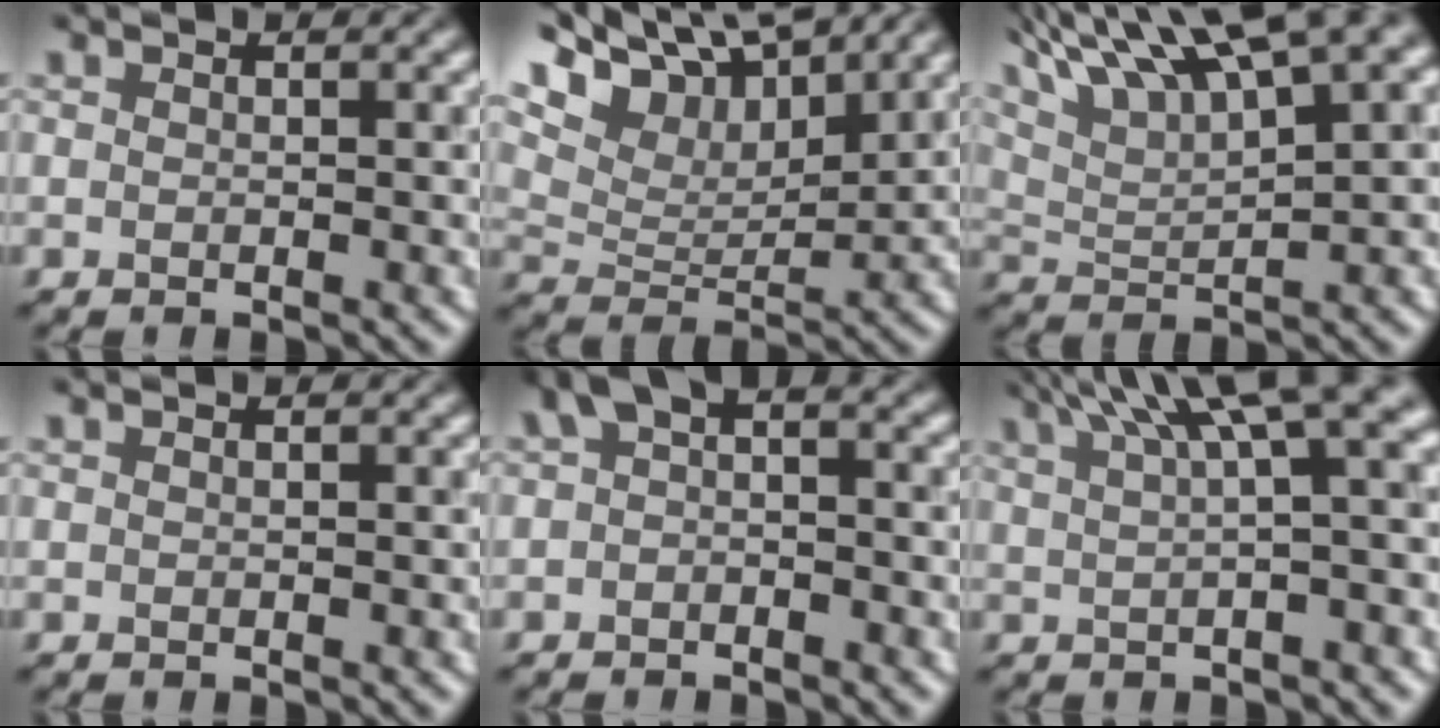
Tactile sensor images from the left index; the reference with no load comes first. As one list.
[{"total": 10.6, "force": [8.3, 3.9, 5.3], "torque": [-0.110, 0.019, 0.129]}, {"total": 12.2, "force": [8.5, 2.6, 8.4], "torque": [-0.153, 0.037, 0.145]}, {"total": 0.0}, {"total": 2.4, "force": [0.1, 1.3, 2.0], "torque": [-0.029, 0.016, -0.004]}, {"total": 8.4, "force": [4.3, 2.0, 6.9], "torque": [-0.061, 0.035, 0.068]}]